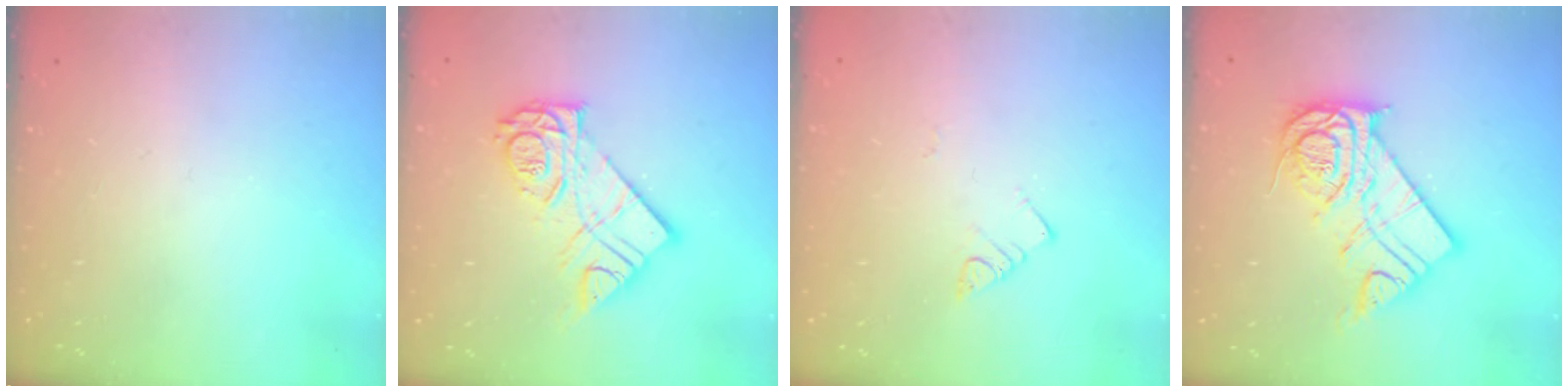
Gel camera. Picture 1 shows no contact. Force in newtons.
{"total": 15.7, "press": 15.6, "slide": 1.2}
{"total": 3.0, "press": 3.0, "slide": 0.2}
{"total": 16.1, "press": 16.1, "slide": 1.4}